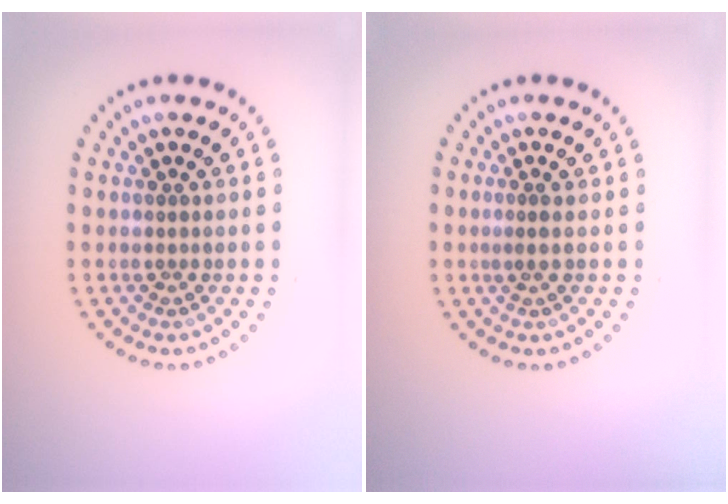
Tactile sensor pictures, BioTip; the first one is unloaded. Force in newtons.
{"total": 0.6, "press": 0.3, "slide": 0.5}